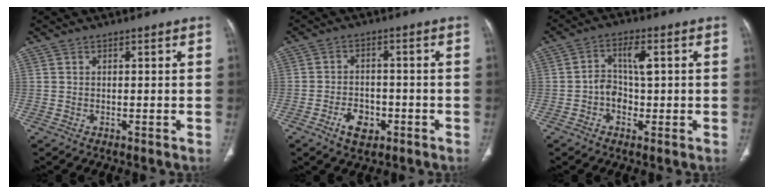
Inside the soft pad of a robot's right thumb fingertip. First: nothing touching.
{"total": 5.7, "force": [-2.8, 3.7, 3.3], "torque": [-0.047, 0.018, -0.044]}
{"total": 5.8, "force": [-0.1, 3.7, 4.5], "torque": [-0.073, 0.018, -0.004]}